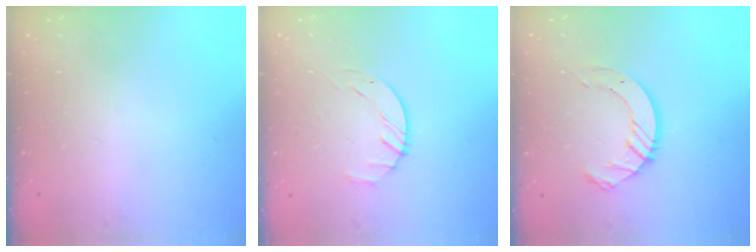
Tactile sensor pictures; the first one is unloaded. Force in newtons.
{"total": 1.8, "press": 1.7, "slide": 0.3}
{"total": 8.8, "press": 8.8, "slide": 0.9}